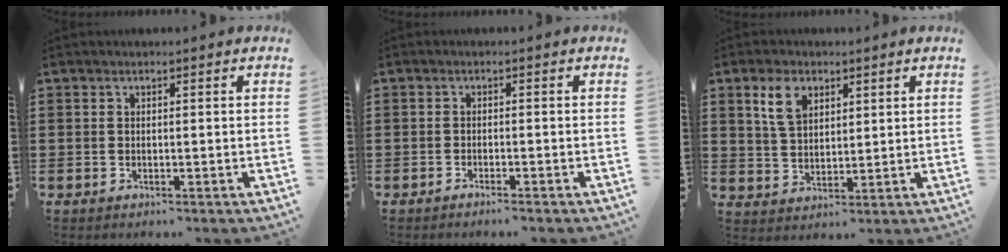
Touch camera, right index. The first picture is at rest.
{"total": 1.0, "force": [-0.9, -0.1, 0.4], "torque": [-0.008, -0.001, -0.018]}
{"total": 6.0, "force": [3.3, 3.7, 3.4], "torque": [-0.076, 0.010, 0.059]}